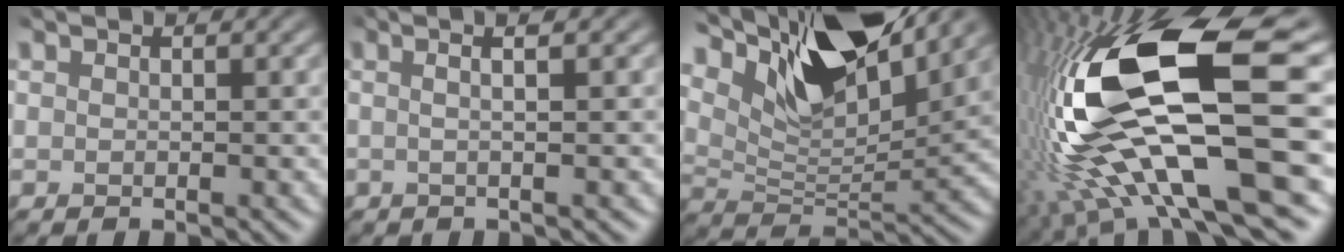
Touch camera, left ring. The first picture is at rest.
{"total": 4.5, "force": [1.7, 1.8, 3.8], "torque": [-0.028, 0.030, -0.011]}
{"total": 11.5, "force": [6.9, 4.0, 8.3], "torque": [-0.143, 0.004, 0.120]}
{"total": 17.7, "force": [-1.3, 6.4, 16.5], "torque": [-0.329, -0.008, -0.019]}